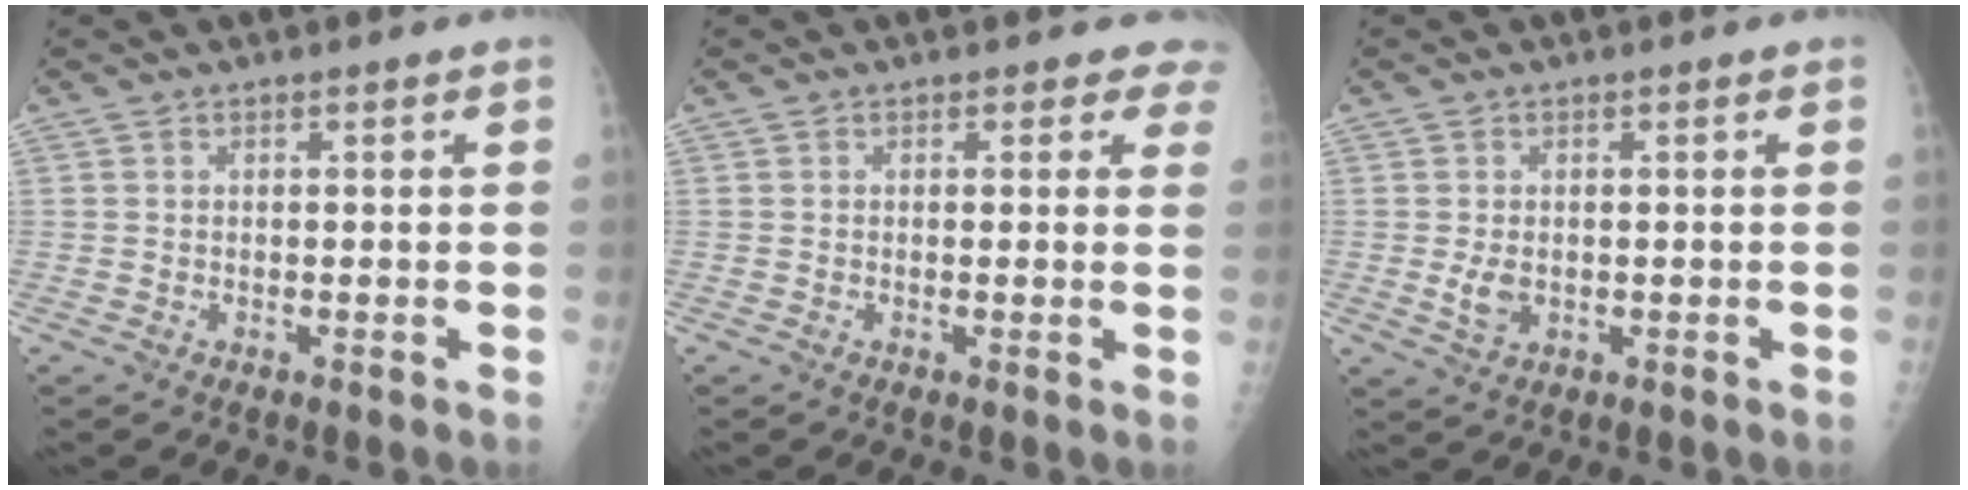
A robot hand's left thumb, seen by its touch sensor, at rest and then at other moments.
{"total": 3.4, "force": [2.9, 1.8, 0.5], "torque": [0.031, -0.012, 0.009]}
{"total": 2.9, "force": [-0.2, 2.0, 2.1], "torque": [-0.038, -0.006, 0.003]}